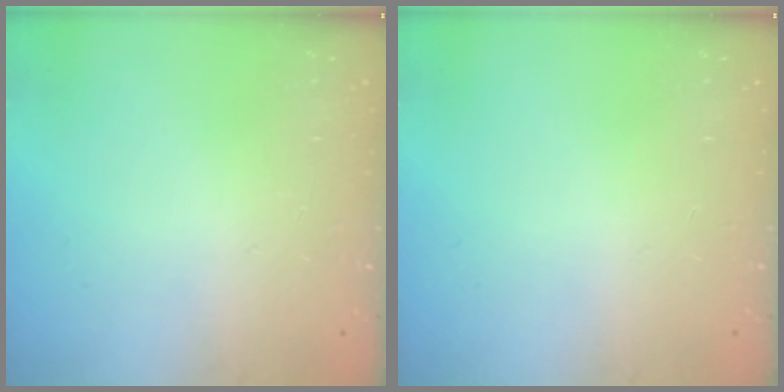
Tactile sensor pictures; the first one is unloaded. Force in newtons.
{"total": 0.0}